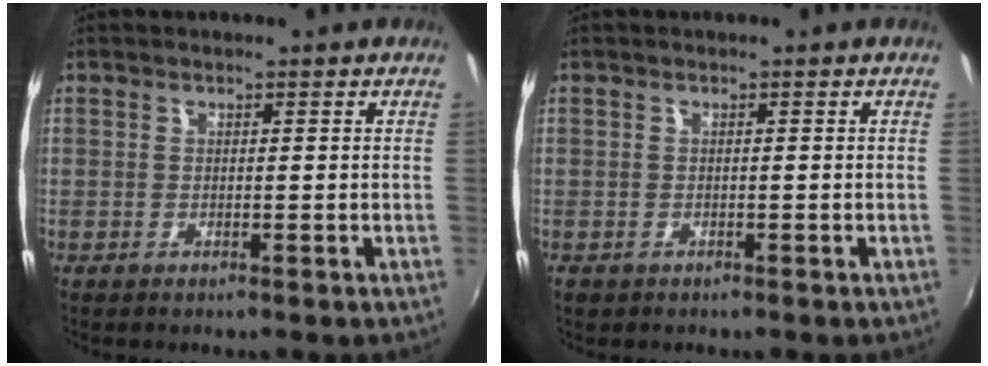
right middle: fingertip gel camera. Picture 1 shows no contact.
{"total": 1.0, "force": [-0.5, 0.8, 0.4], "torque": [-0.009, -0.002, -0.007]}